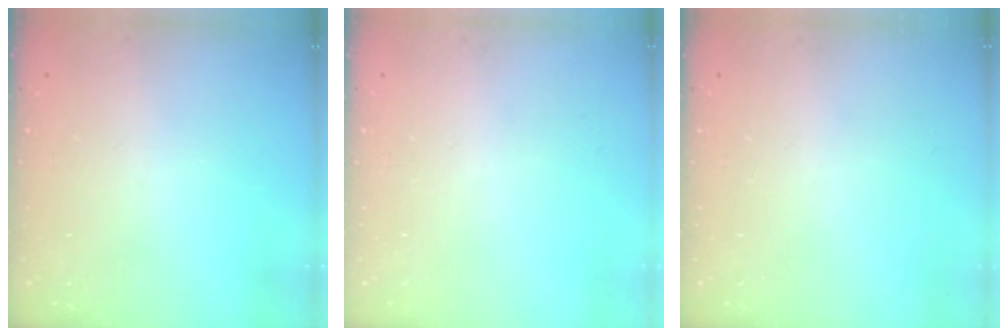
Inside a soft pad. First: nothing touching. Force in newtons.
{"total": 0.0}
{"total": 0.0}